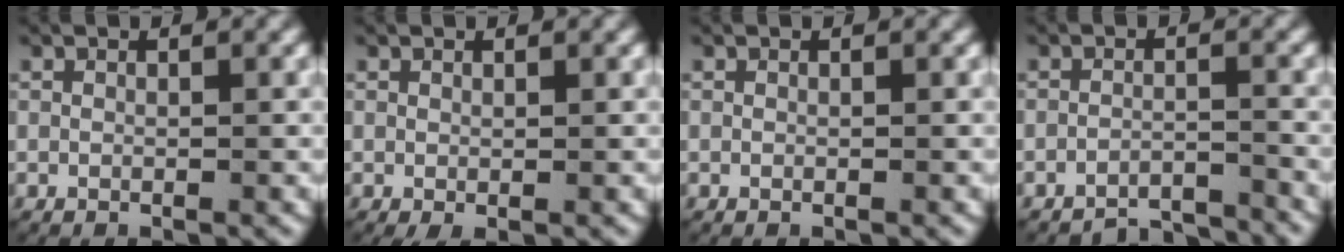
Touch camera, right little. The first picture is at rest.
{"total": 0.8, "force": [-0.1, 0.3, 0.7], "torque": [-0.013, -0.004, 0.000]}
{"total": 0.0}
{"total": 6.4, "force": [-6.3, 1.1, 0.6], "torque": [0.007, -0.012, -0.107]}